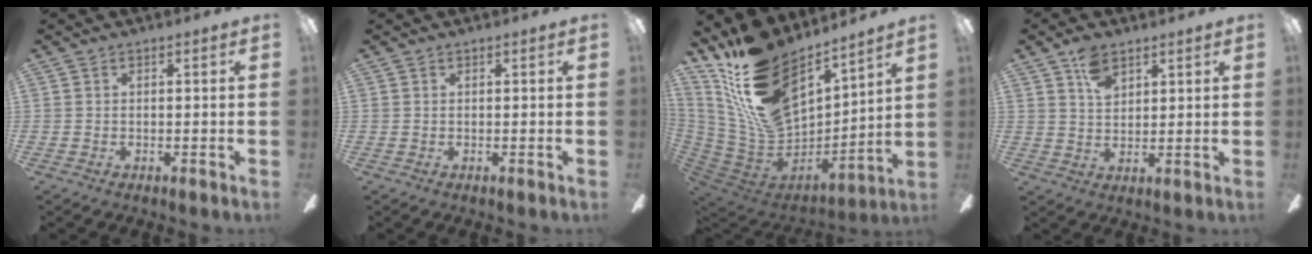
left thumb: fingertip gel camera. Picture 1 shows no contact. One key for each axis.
{"total": 0.0}
{"total": 22.6, "fx": 15.6, "fy": 11.0, "fz": 12.2, "tx": -0.267, "ty": -0.105, "tz": 0.284}
{"total": 6.1, "fx": 3.8, "fy": 3.5, "fz": 3.3, "tx": -0.059, "ty": -0.006, "tz": 0.068}